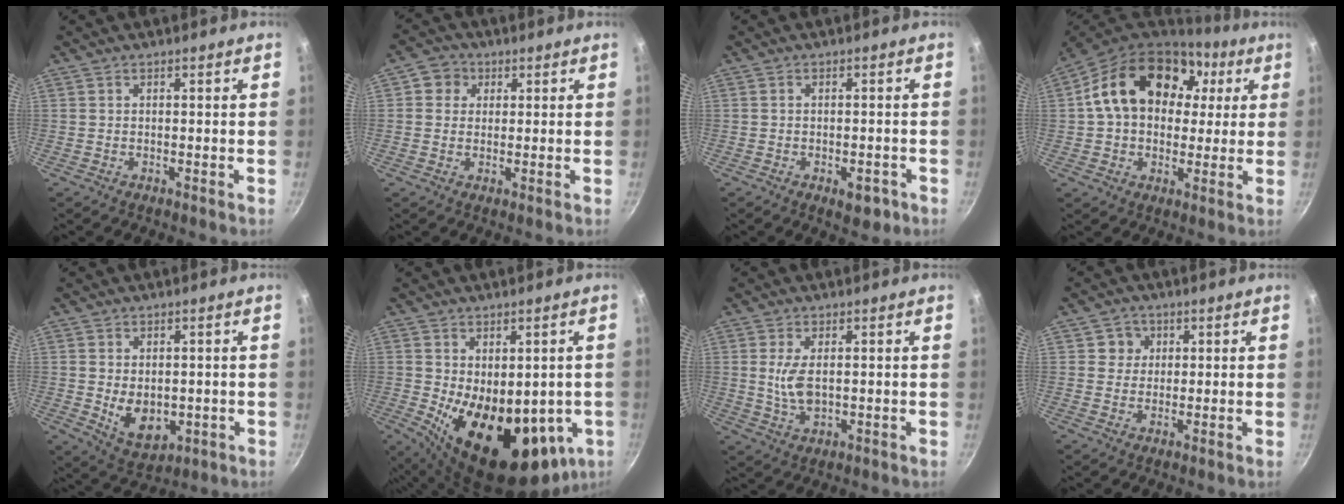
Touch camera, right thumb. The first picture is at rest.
{"total": 4.7, "force": [1.3, 4.3, 1.4], "torque": [0.008, -0.001, 0.012]}
{"total": 4.4, "force": [-2.1, 2.3, 3.2], "torque": [-0.029, 0.014, -0.020]}
{"total": 21.1, "force": [5.3, 15.1, 13.6], "torque": [-0.212, 0.026, 0.081]}
{"total": 8.0, "force": [-0.5, 5.5, 5.8], "torque": [-0.079, -0.013, 0.013]}
{"total": 19.7, "force": [-3.0, 11.0, 16.0], "torque": [-0.205, -0.034, -0.014]}
{"total": 5.5, "force": [0.7, 2.6, 4.8], "torque": [-0.094, -0.007, 0.016]}
{"total": 3.6, "force": [1.0, 3.4, 0.5], "torque": [0.021, 0.003, 0.011]}